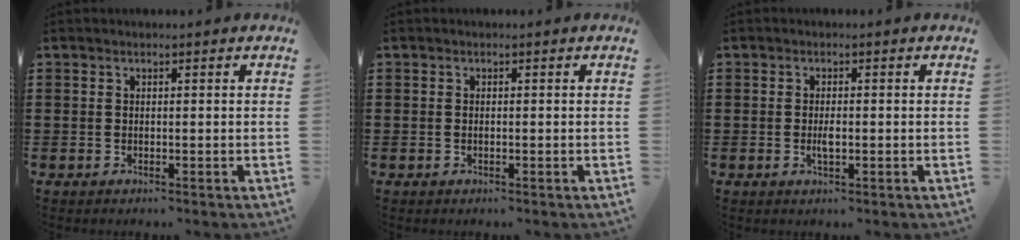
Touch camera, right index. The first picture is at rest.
{"total": 0.0}
{"total": 2.0, "force": [-0.3, 0.7, 1.9], "torque": [-0.043, -0.002, -0.008]}